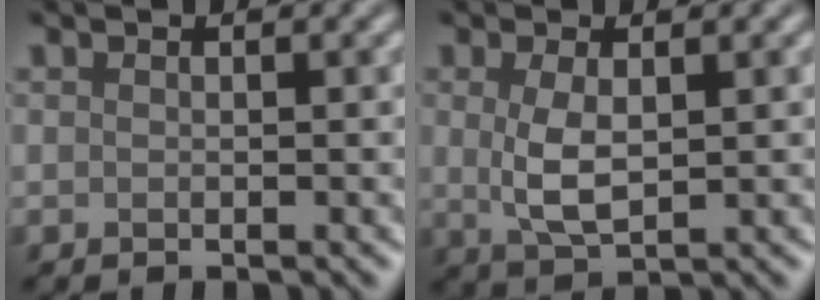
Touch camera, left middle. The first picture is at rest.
{"total": 3.4, "force": [0.3, 1.5, 3.0], "torque": [-0.073, -0.003, 0.011]}